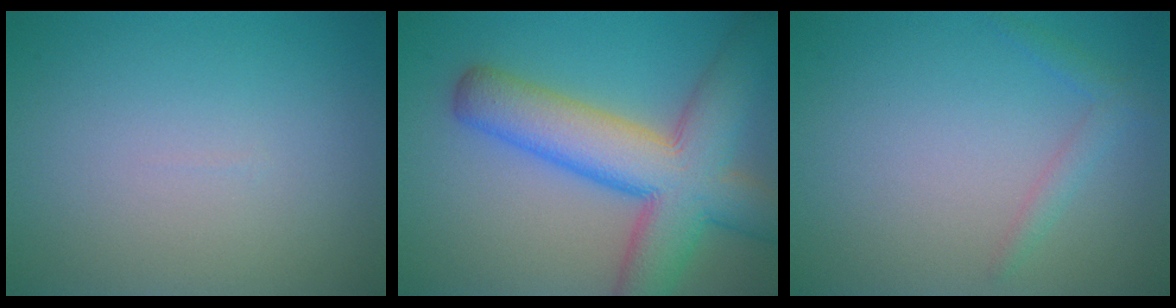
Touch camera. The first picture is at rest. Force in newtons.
{"total": 10.2, "press": 10.2, "slide": 0.5}
{"total": 1.4, "press": 1.4, "slide": 0.1}